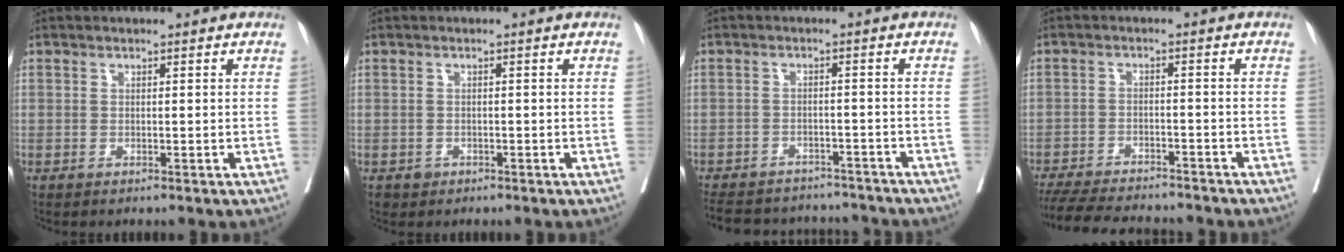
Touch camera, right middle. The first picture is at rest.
{"total": 1.3, "force": [-0.6, 1.1, 0.2], "torque": [-0.003, 0.003, -0.007]}
{"total": 16.1, "force": [-14.6, 5.1, 4.4], "torque": [-0.108, 0.004, -0.190]}
{"total": 15.1, "force": [-13.6, 2.7, 6.1], "torque": [-0.119, -0.021, -0.192]}